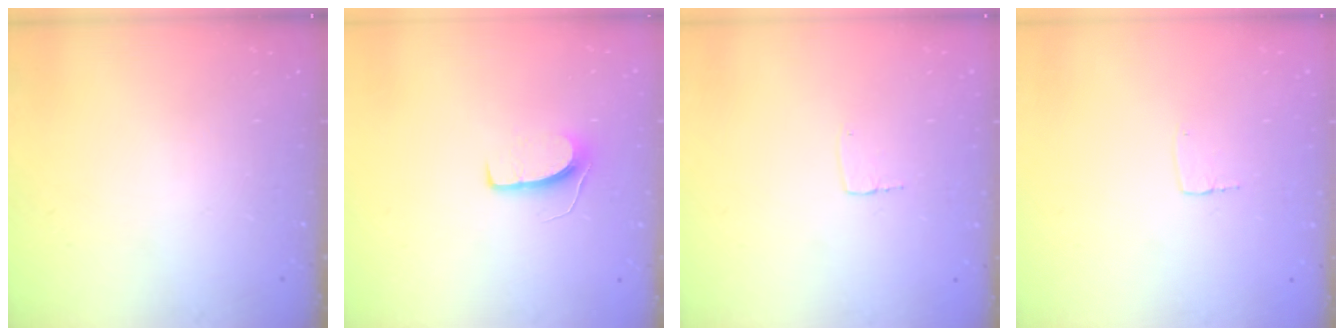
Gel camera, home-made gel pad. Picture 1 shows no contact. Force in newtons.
{"total": 6.5, "press": 6.5, "slide": 0.4}
{"total": 2.7, "press": 2.7, "slide": 0.1}
{"total": 2.7, "press": 2.7, "slide": 0.1}